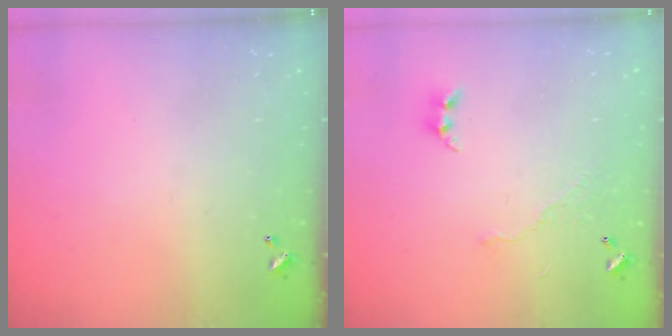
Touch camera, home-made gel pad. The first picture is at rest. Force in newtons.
{"total": 6.1, "press": 6.0, "slide": 0.5}